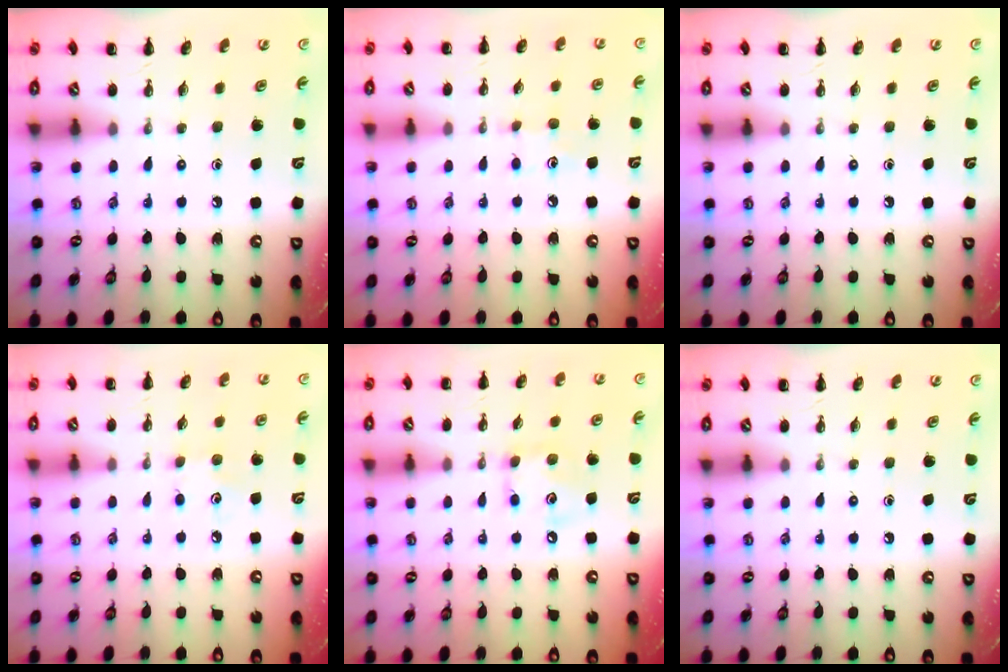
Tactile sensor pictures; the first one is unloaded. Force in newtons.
{"total": 4.7, "press": 4.4, "slide": 1.4}
{"total": 0.0}
{"total": 4.3, "press": 4.1, "slide": 1.1}
{"total": 7.5, "press": 7.5, "slide": 0.7}
{"total": 0.0}